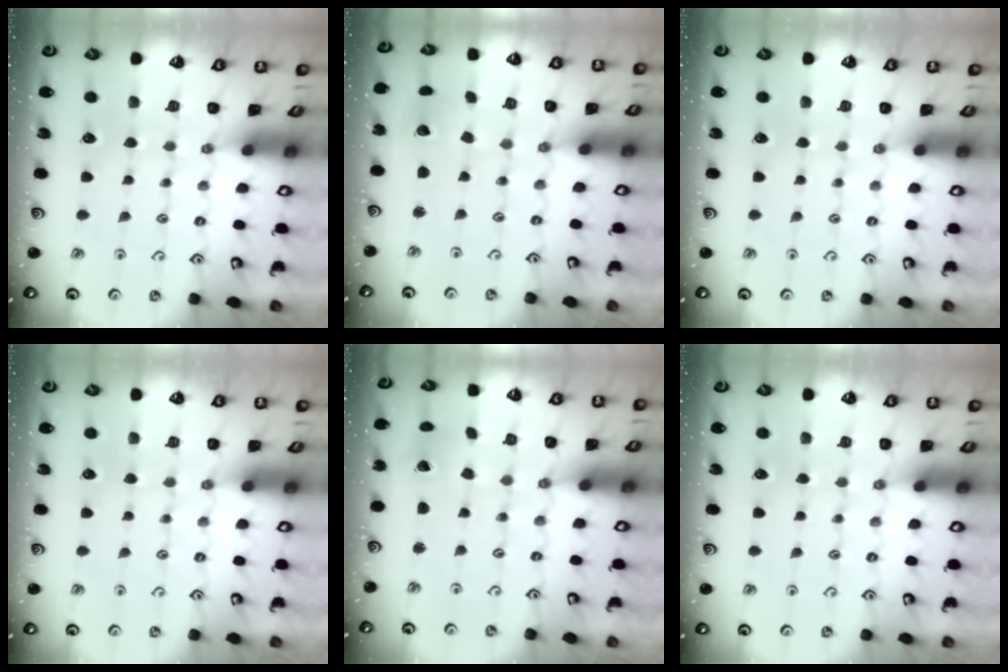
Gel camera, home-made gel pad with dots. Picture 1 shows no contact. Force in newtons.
{"total": 2.0, "press": 2.0, "slide": 0.1}
{"total": 0.0}
{"total": 0.0}
{"total": 2.3, "press": 2.3, "slide": 0.2}
{"total": 0.0}